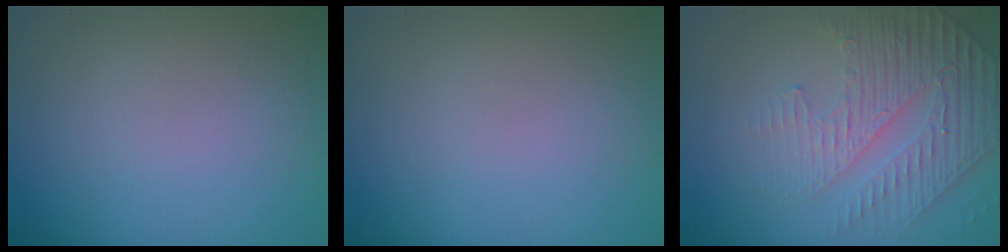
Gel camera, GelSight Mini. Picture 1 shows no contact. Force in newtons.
{"total": 0.0}
{"total": 4.7, "press": 3.3, "slide": 3.4}